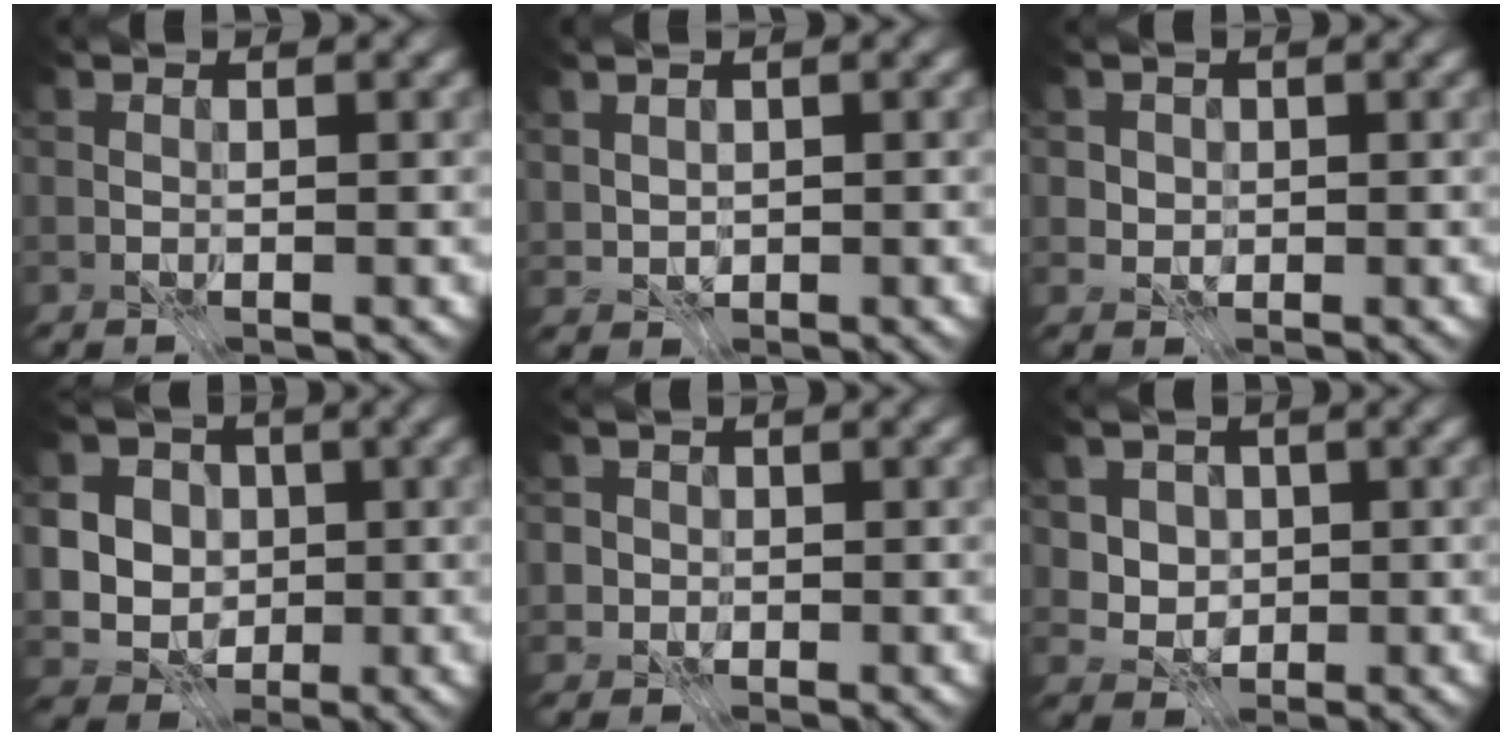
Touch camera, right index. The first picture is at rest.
{"total": 1.5, "force": [0.7, 1.1, 0.6], "torque": [-0.018, 0.000, 0.020]}
{"total": 1.7, "force": [0.4, 1.6, 0.5], "torque": [-0.015, -0.004, 0.019]}
{"total": 10.6, "force": [1.0, 9.7, 4.3], "torque": [-0.088, 0.018, 0.005]}
{"total": 2.3, "force": [0.2, 2.2, 0.4], "torque": [0.001, 0.004, 0.000]}
{"total": 3.2, "force": [0.6, 2.9, 1.2], "torque": [-0.028, -0.011, 0.022]}